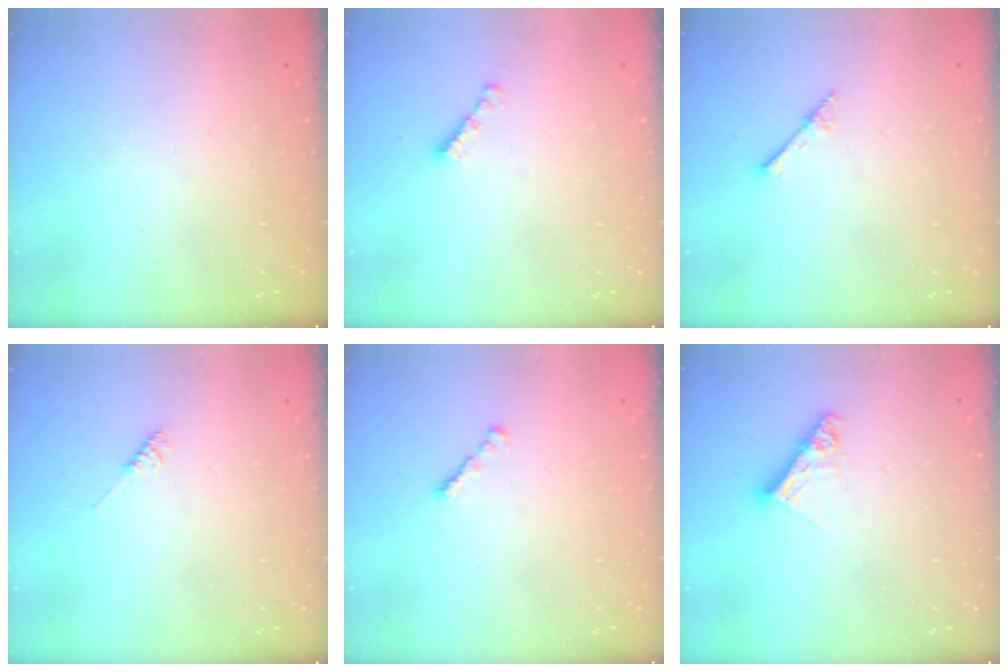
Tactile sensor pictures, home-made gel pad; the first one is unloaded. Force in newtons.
{"total": 2.3, "press": 2.3, "slide": 0.2}
{"total": 2.3, "press": 2.3, "slide": 0.2}
{"total": 3.5, "press": 3.5, "slide": 0.7}
{"total": 1.3, "press": 1.2, "slide": 0.5}
{"total": 8.1, "press": 8.1, "slide": 0.7}